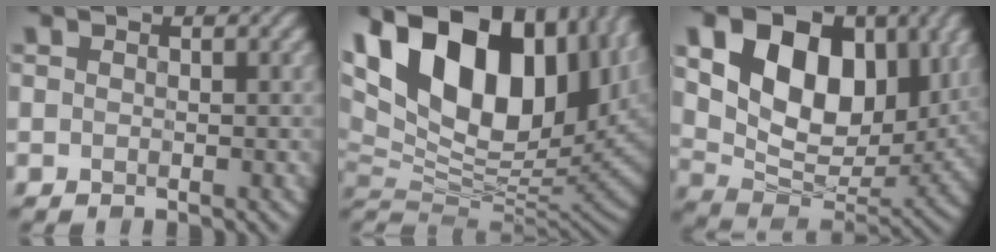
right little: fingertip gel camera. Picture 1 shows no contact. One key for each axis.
{"total": 20.6, "fx": 8.1, "fy": 11.6, "fz": 15.0, "tx": -0.271, "ty": 0.049, "tz": 0.134}
{"total": 13.8, "fx": 4.4, "fy": 9.0, "fz": 9.5, "tx": -0.169, "ty": 0.000, "tz": 0.077}